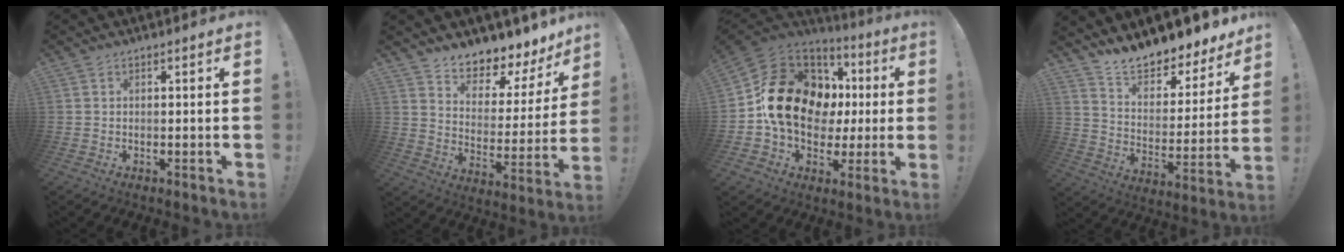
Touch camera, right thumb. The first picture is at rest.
{"total": 7.8, "force": [7.0, 2.8, 2.1], "torque": [-0.021, -0.082, 0.118]}
{"total": 20.5, "force": [2.1, 15.8, 12.9], "torque": [-0.206, 0.013, 0.065]}
{"total": 12.3, "force": [11.8, 2.3, 2.6], "torque": [-0.047, -0.113, 0.204]}